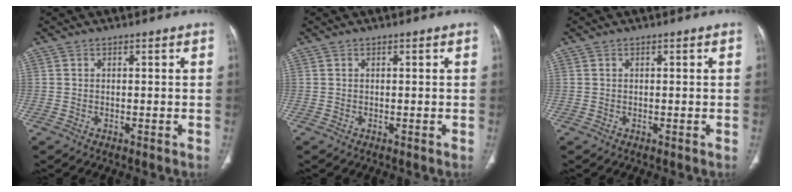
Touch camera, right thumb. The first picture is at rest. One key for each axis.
{"total": 0.0}
{"total": 0.0}